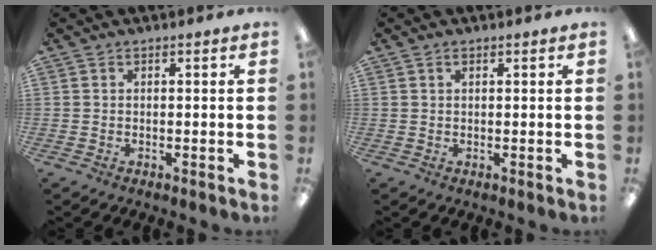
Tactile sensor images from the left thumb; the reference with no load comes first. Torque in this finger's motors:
{"motor_torque": [-0.15, -0.04, -0.05, -0.08, 0.04]}